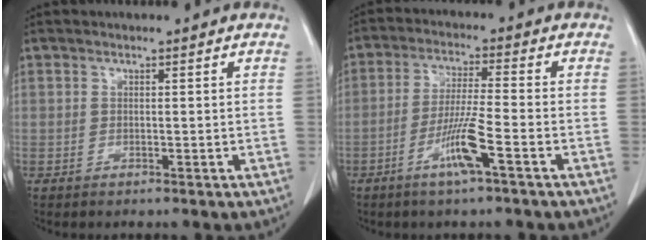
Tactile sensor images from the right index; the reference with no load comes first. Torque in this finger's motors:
{"motor_torque": [0.80, -0.62, 0.16, 0.07]}